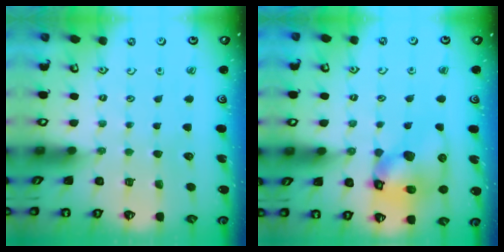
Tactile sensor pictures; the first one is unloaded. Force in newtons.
{"total": 14.1, "press": 13.9, "slide": 2.1}